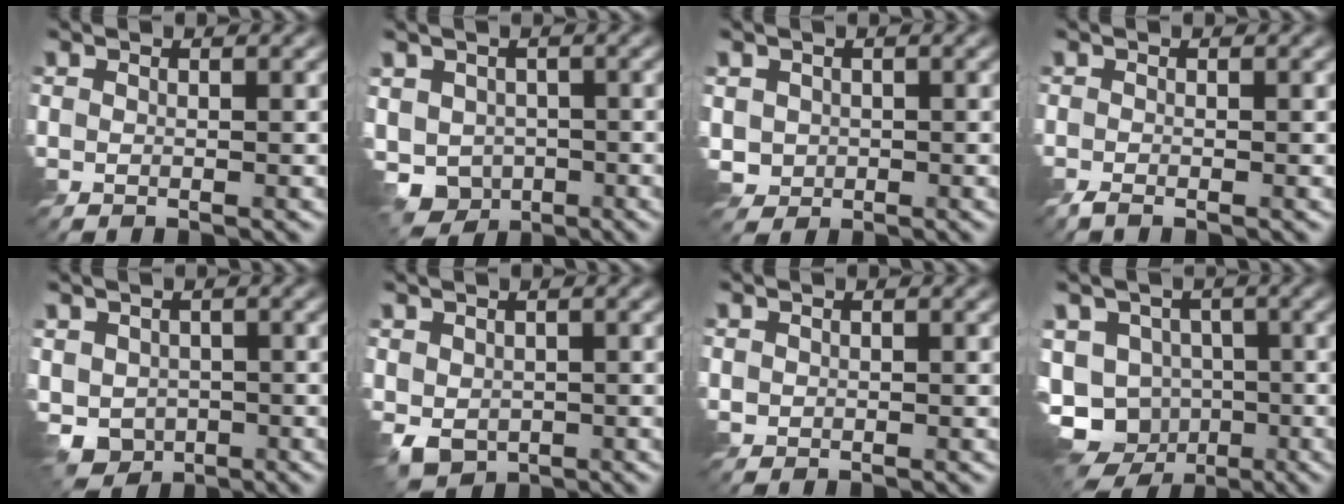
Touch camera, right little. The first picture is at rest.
{"total": 7.5, "force": [-3.3, 5.9, 3.3], "torque": [-0.067, -0.023, -0.049]}
{"total": 1.8, "force": [0.0, 1.8, 0.4], "torque": [-0.015, -0.005, 0.000]}
{"total": 0.7, "force": [-0.6, 0.3, 0.4], "torque": [-0.010, 0.000, -0.013]}
{"total": 5.6, "force": [-2.1, 4.5, 2.5], "torque": [-0.057, -0.012, -0.036]}
{"total": 3.0, "force": [-0.4, 2.5, 1.7], "torque": [-0.038, -0.010, -0.008]}
{"total": 0.6, "force": [0.2, 0.6, 0.1], "torque": [-0.002, -0.002, 0.007]}
{"total": 13.2, "force": [-7.3, 9.7, 5.2], "torque": [-0.108, -0.025, -0.107]}